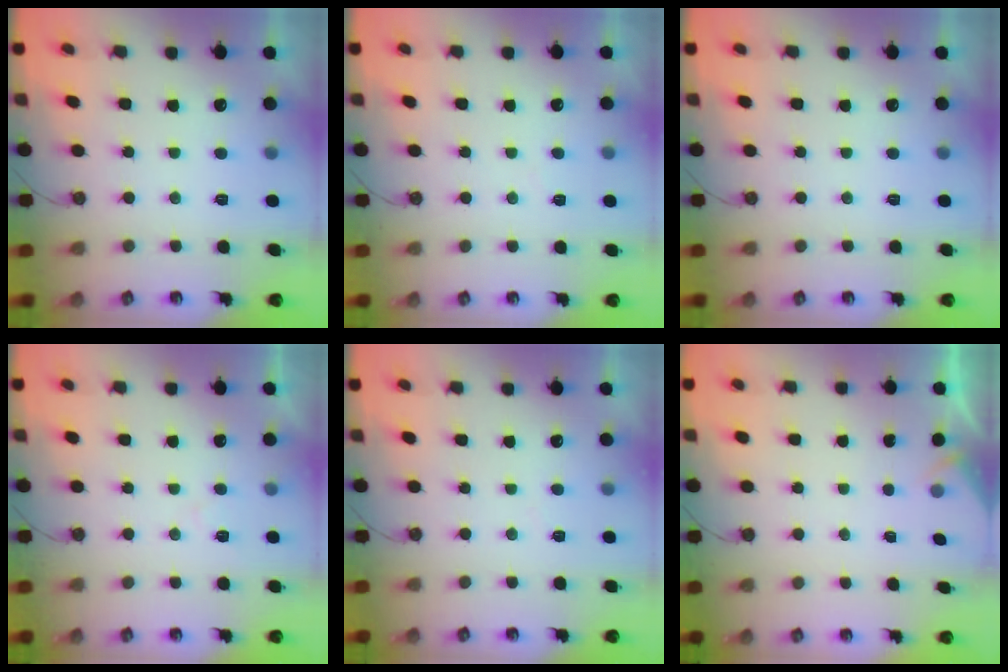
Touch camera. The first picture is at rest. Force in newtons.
{"total": 3.8, "press": 3.7, "slide": 0.6}
{"total": 0.0}
{"total": 5.4, "press": 5.4, "slide": 0.8}
{"total": 2.6, "press": 2.6, "slide": 0.4}
{"total": 2.2, "press": 2.2, "slide": 0.4}